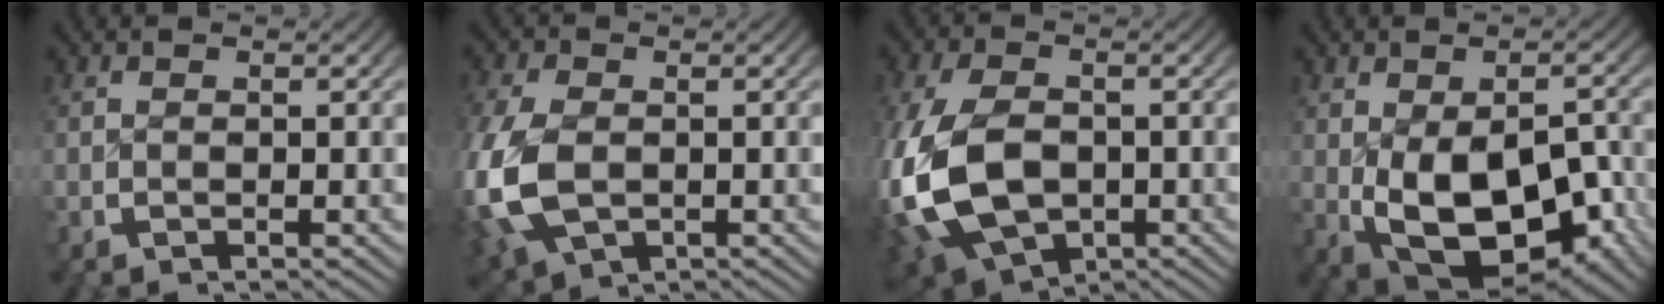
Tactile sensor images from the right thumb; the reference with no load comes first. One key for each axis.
{"total": 9.0, "fx": -1.4, "fy": 6.6, "fz": 6.0, "tx": -0.183, "ty": -0.045, "tz": 0.006}
{"total": 12.1, "fx": -2.1, "fy": 8.3, "fz": 8.5, "tx": -0.224, "ty": -0.046, "tz": -0.010}
{"total": 13.8, "fx": -3.5, "fy": 8.6, "fz": 10.2, "tx": -0.201, "ty": -0.071, "tz": -0.012}